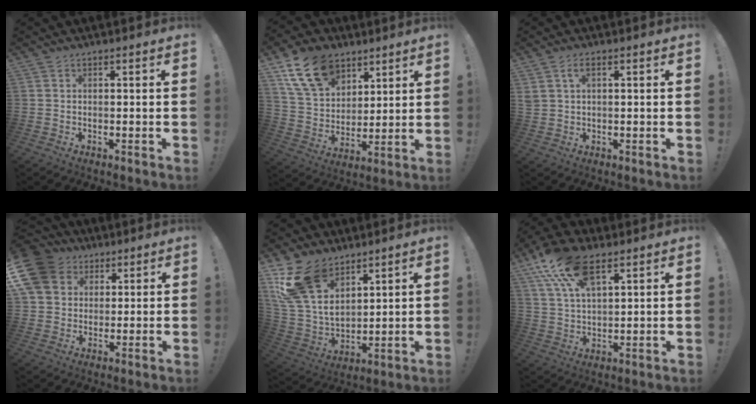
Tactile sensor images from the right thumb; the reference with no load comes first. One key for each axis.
{"total": 16.8, "fx": 9.6, "fy": 11.2, "fz": 8.0, "tx": -0.138, "ty": -0.045, "tz": 0.184}
{"total": 3.2, "fx": 1.1, "fy": 1.7, "fz": 2.5, "tx": -0.048, "ty": 0.003, "tz": 0.020}
{"total": 13.3, "fx": 4.8, "fy": 11.0, "fz": 5.8, "tx": -0.102, "ty": -0.018, "tz": 0.100}
{"total": 18.3, "fx": 10.7, "fy": 11.1, "fz": 9.8, "tx": -0.206, "ty": -0.065, "tz": 0.205}
{"total": 14.4, "fx": 8.8, "fy": 6.9, "fz": 9.1, "tx": -0.182, "ty": -0.029, "tz": 0.162}